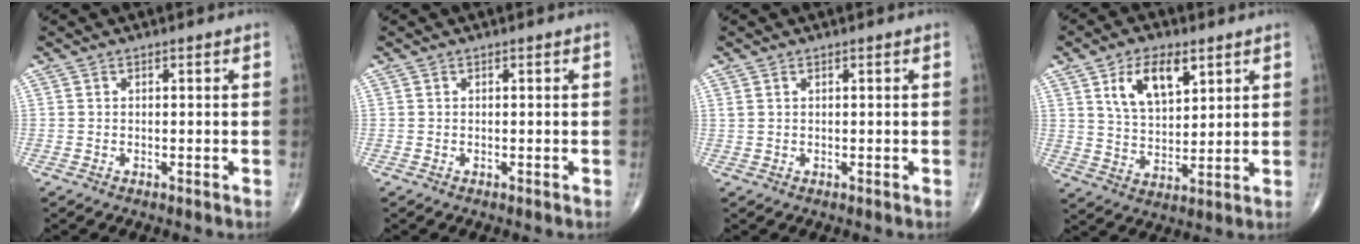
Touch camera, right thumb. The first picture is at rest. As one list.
[{"total": 0.0}, {"total": 0.9, "force": [0.5, 0.4, 0.5], "torque": [-0.012, 0.008, 0.014]}, {"total": 11.0, "force": [5.2, 5.8, 7.7], "torque": [-0.117, -0.022, 0.100]}]